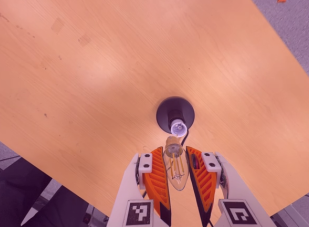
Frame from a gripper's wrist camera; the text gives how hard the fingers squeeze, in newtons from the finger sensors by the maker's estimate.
{"total": 13.0, "left": 14.4, "right": 11.7}